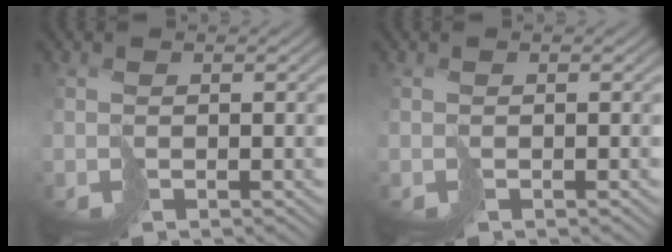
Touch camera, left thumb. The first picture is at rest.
{"total": 0.0}